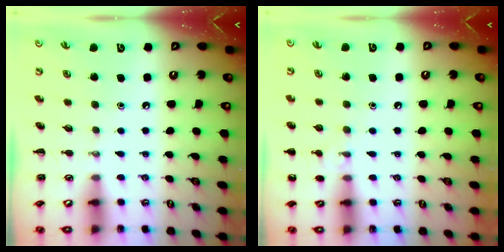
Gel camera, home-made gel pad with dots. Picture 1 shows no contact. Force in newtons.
{"total": 8.0, "press": 7.7, "slide": 2.2}